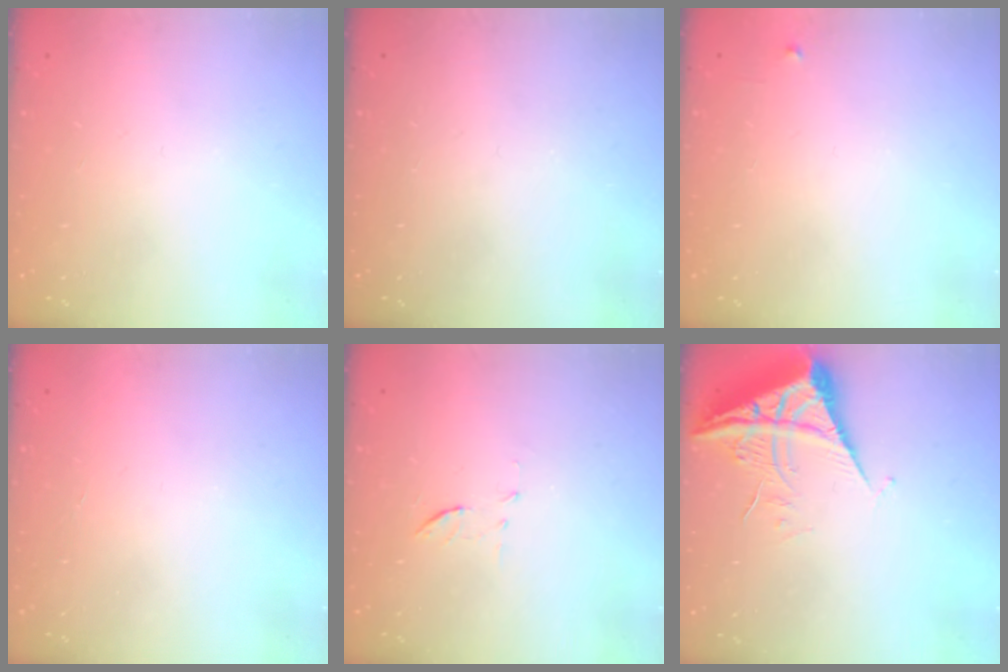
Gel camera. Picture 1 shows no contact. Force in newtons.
{"total": 0.0}
{"total": 2.4, "press": 2.3, "slide": 0.4}
{"total": 1.6, "press": 1.5, "slide": 0.1}
{"total": 6.2, "press": 6.0, "slide": 1.8}
{"total": 7.8, "press": 7.7, "slide": 0.9}